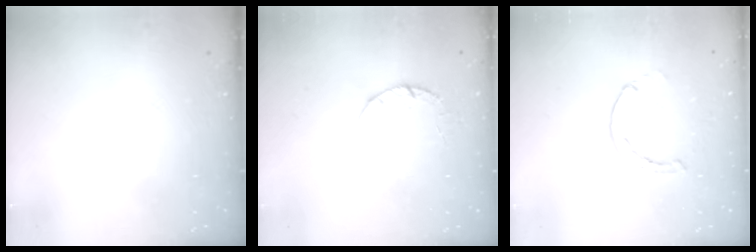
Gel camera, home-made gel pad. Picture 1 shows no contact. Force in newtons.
{"total": 2.4, "press": 2.4, "slide": 0.3}
{"total": 1.3, "press": 1.2, "slide": 0.3}